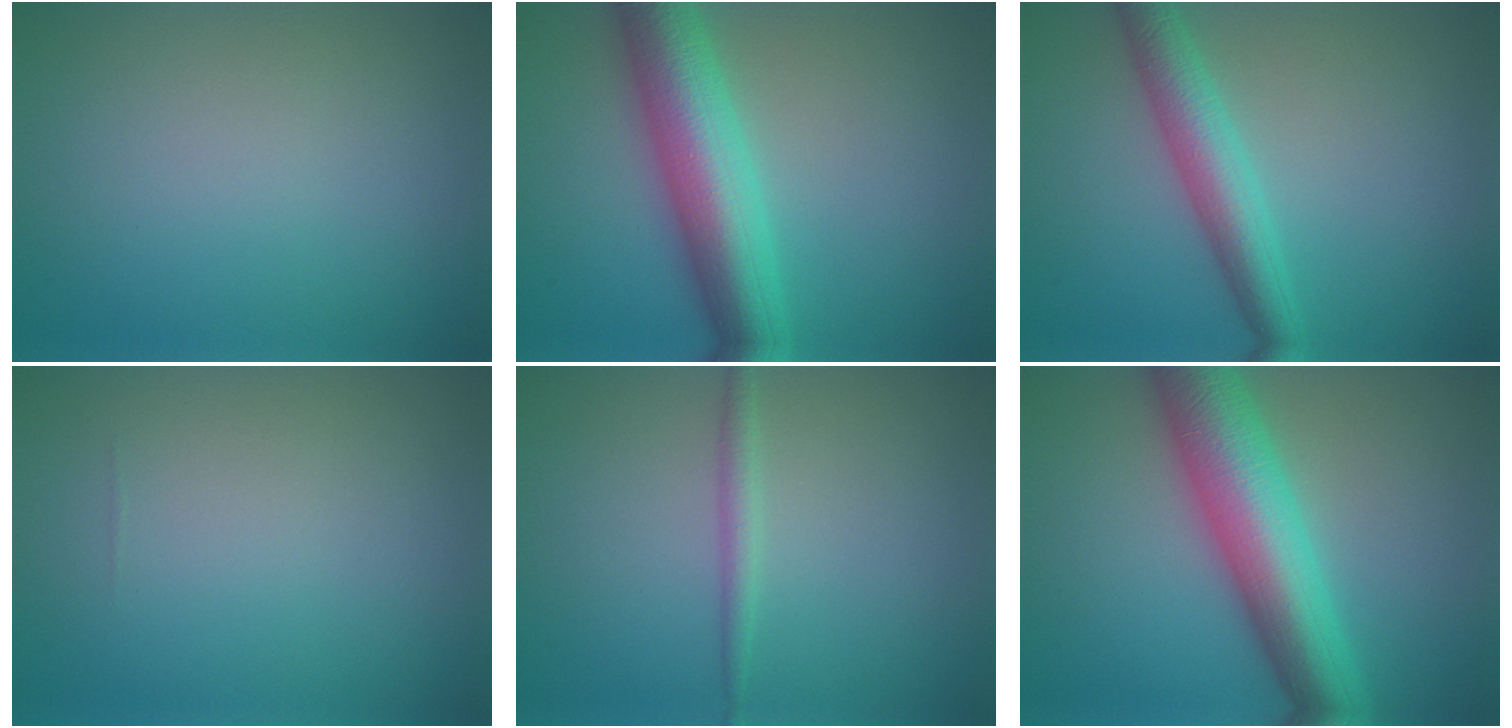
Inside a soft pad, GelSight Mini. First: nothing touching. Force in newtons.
{"total": 8.9, "press": 8.9, "slide": 0.1}
{"total": 4.7, "press": 4.7, "slide": 0.1}
{"total": 0.0}
{"total": 1.5, "press": 1.5, "slide": 0.1}
{"total": 10.0, "press": 10.0, "slide": 0.1}